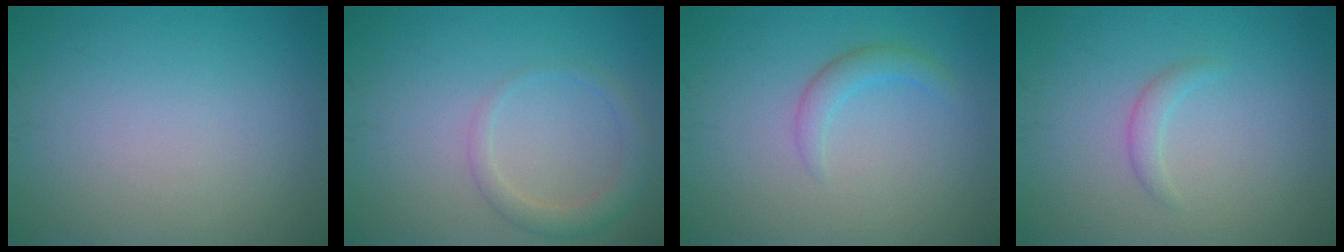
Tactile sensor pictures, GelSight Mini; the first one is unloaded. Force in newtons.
{"total": 2.3, "press": 2.3, "slide": 0.2}
{"total": 1.8, "press": 1.8, "slide": 0.0}
{"total": 1.2, "press": 1.2, "slide": 0.1}